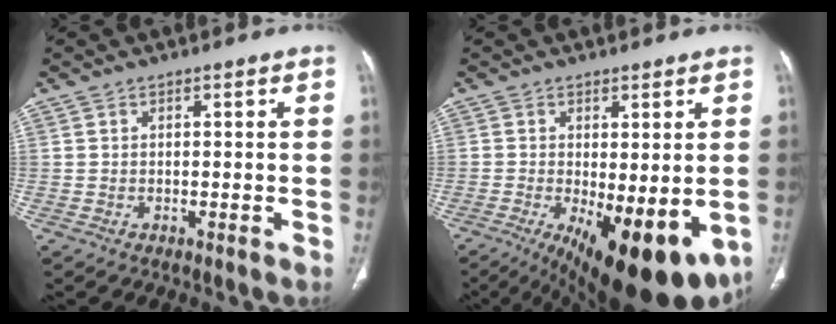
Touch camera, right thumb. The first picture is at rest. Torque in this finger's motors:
{"motor_torque": [-0.03, 1.23, 0.95, 0.48, 0.43]}